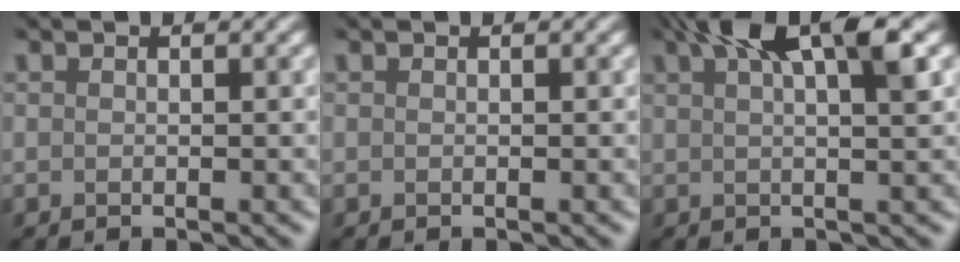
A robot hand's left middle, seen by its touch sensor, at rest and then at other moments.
{"total": 0.0}
{"total": 5.4, "force": [3.1, 0.5, 4.3], "torque": [-0.060, 0.021, 0.051]}